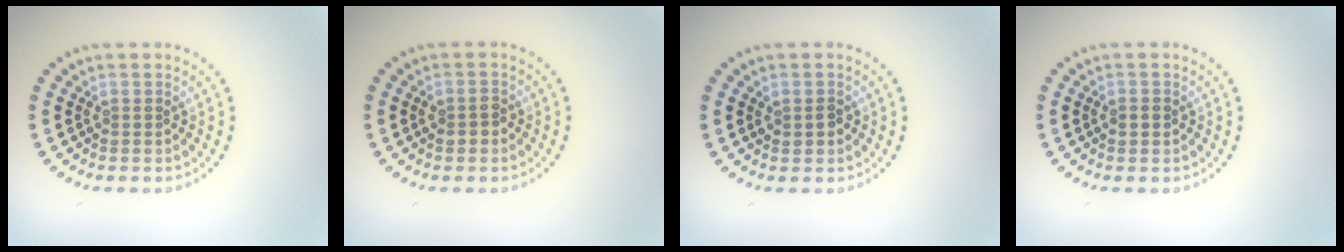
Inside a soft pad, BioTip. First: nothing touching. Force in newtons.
{"total": 1.4, "press": 1.4, "slide": 0.2}
{"total": 1.3, "press": 1.3, "slide": 0.2}
{"total": 1.4, "press": 1.4, "slide": 0.1}